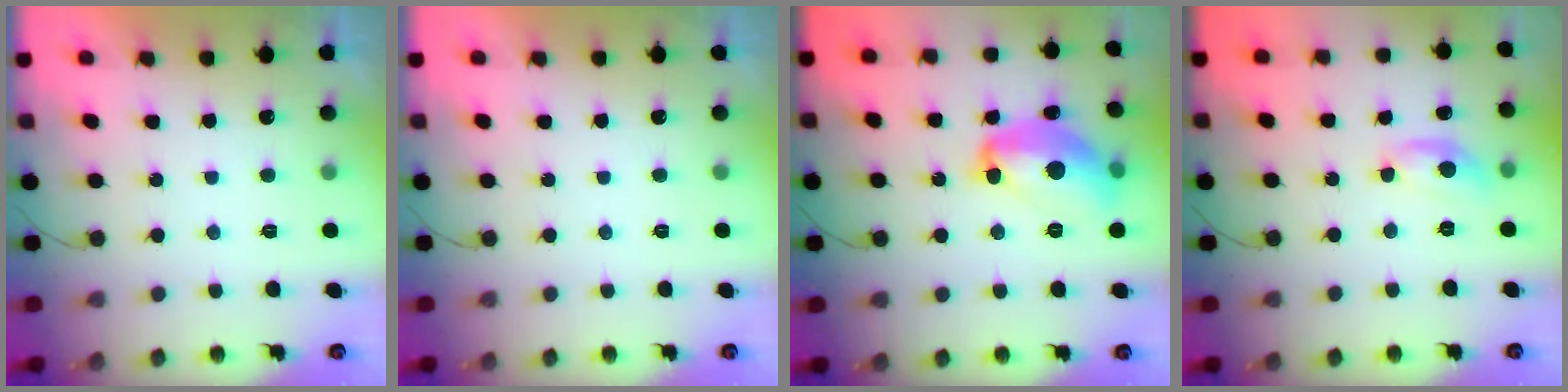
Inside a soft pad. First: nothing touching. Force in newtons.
{"total": 0.0}
{"total": 15.5, "press": 15.5, "slide": 0.8}
{"total": 8.3, "press": 8.3, "slide": 0.6}